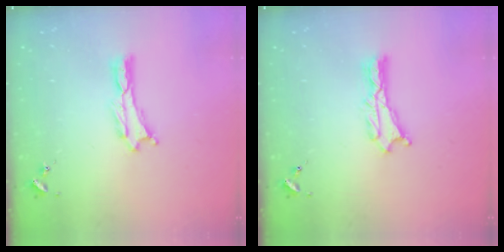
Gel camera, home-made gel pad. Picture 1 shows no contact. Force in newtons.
{"total": 1.1, "press": 1.1, "slide": 0.2}